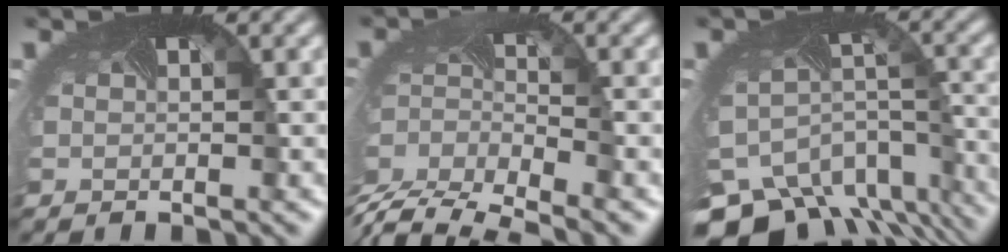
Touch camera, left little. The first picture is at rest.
{"total": 7.8, "force": [-6.7, 2.4, 3.1], "torque": [-0.077, -0.024, -0.125]}
{"total": 14.1, "force": [-10.5, 7.7, 5.3], "torque": [-0.106, -0.055, -0.111]}